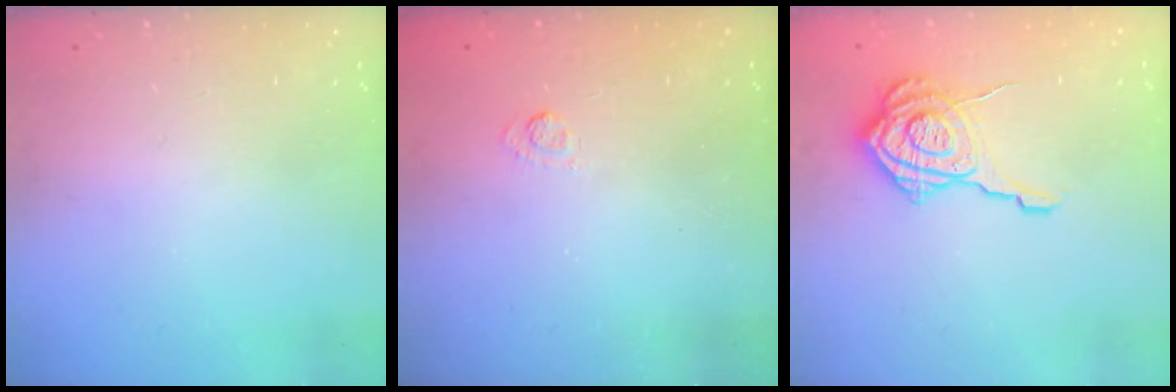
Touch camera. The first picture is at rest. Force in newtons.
{"total": 2.4, "press": 1.9, "slide": 1.4}
{"total": 13.5, "press": 13.4, "slide": 1.1}